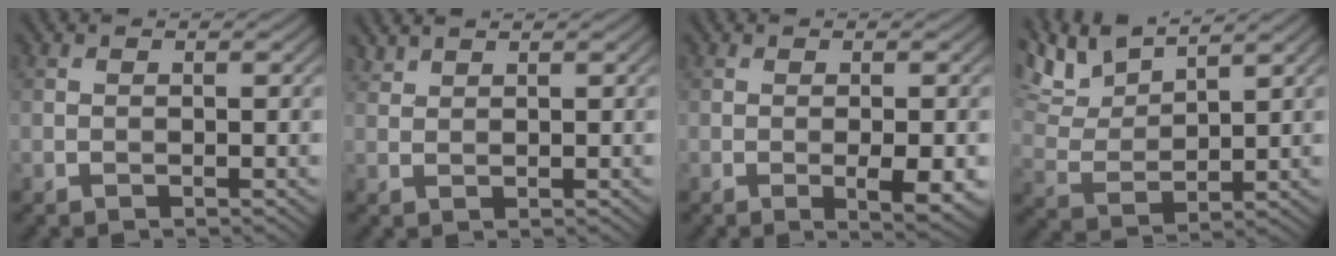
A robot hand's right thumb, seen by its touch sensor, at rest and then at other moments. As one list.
[{"total": 1.4, "force": [1.3, 0.1, 0.4], "torque": [-0.015, 0.005, 0.034]}, {"total": 3.4, "force": [-0.9, 0.8, 3.2], "torque": [-0.057, -0.004, -0.008]}, {"total": 8.6, "force": [6.7, 2.1, 4.9], "torque": [-0.124, 0.007, 0.131]}]